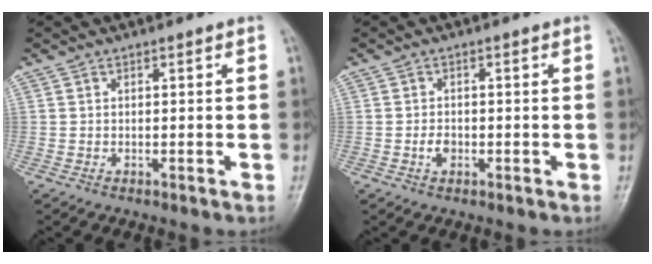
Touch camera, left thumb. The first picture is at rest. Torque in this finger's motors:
{"motor_torque": [-0.34, 0.22, 0.32, 0.05, -0.02]}